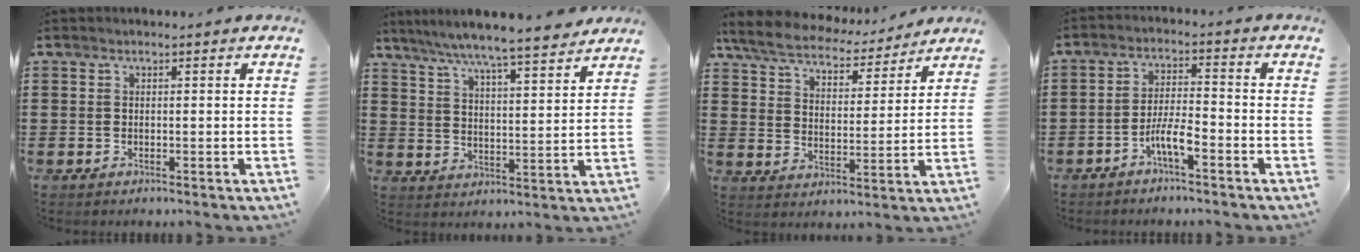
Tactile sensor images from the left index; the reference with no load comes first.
{"total": 6.2, "force": [5.7, -0.6, 2.3], "torque": [-0.069, -0.040, 0.094]}
{"total": 6.3, "force": [5.9, 1.2, 2.0], "torque": [-0.066, -0.033, 0.100]}
{"total": 5.0, "force": [-2.9, 0.8, 3.9], "torque": [-0.088, 0.000, -0.059]}